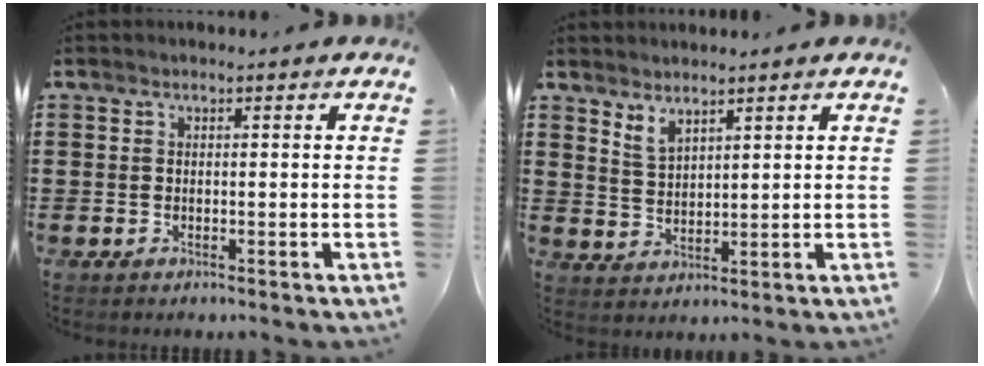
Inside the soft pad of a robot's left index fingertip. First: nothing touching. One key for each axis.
{"total": 2.9, "fx": 2.5, "fy": 1.0, "fz": 1.2, "tx": -0.029, "ty": 0.000, "tz": 0.047}